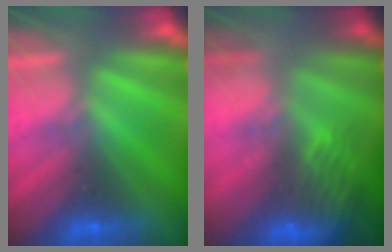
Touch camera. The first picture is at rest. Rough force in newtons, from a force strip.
{"total": 6.1}